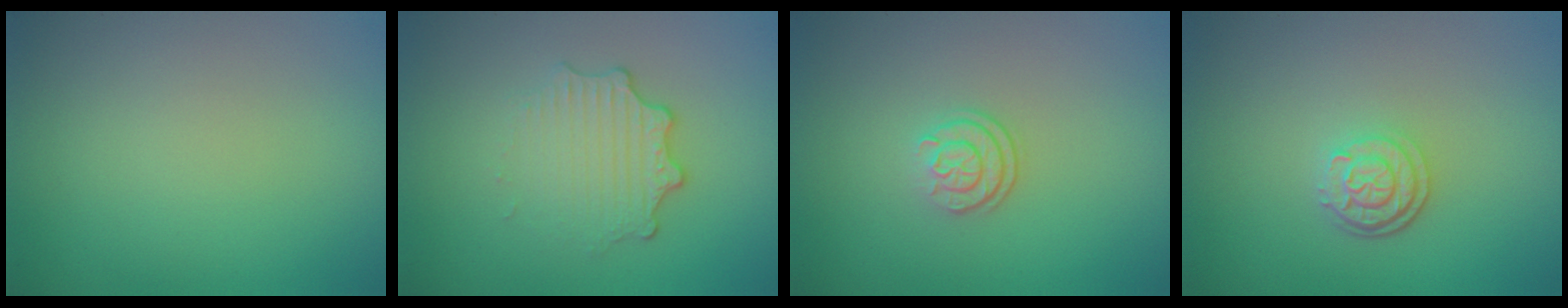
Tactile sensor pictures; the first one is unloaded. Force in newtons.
{"total": 3.4, "press": 2.7, "slide": 2.0}
{"total": 2.4, "press": 1.8, "slide": 1.5}
{"total": 2.8, "press": 2.3, "slide": 1.6}